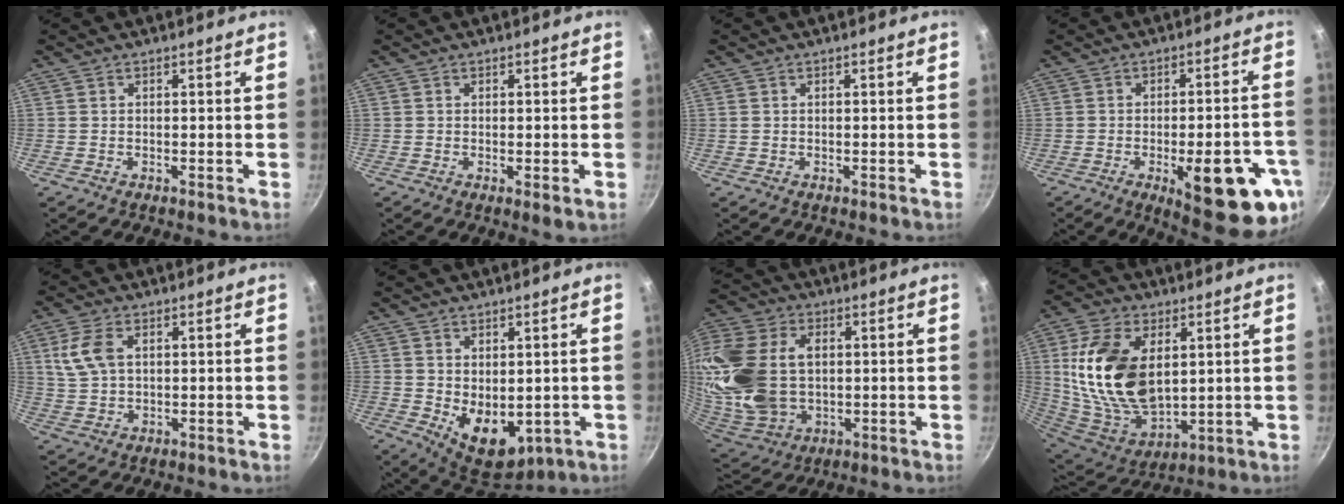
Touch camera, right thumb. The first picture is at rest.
{"total": 1.4, "force": [-0.2, 0.2, 1.4], "torque": [-0.025, -0.009, -0.004]}
{"total": 0.0}
{"total": 18.3, "force": [-6.7, 6.2, 15.8], "torque": [-0.172, 0.010, -0.080]}
{"total": 7.1, "force": [2.1, 4.3, 5.2], "torque": [-0.107, 0.003, 0.043]}
{"total": 9.6, "force": [-0.2, 6.4, 7.2], "torque": [-0.081, -0.022, 0.020]}
{"total": 25.9, "force": [3.1, 17.9, 18.4], "torque": [-0.414, 0.006, 0.066]}
{"total": 21.3, "force": [4.4, 12.8, 16.4], "torque": [-0.295, -0.029, 0.098]}